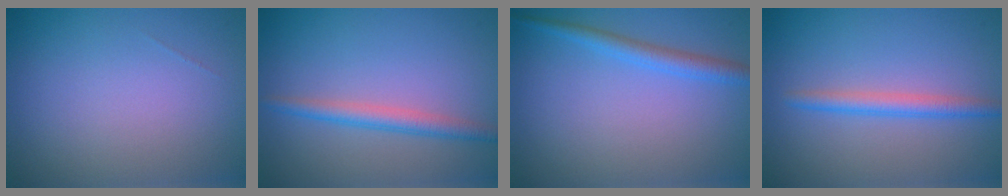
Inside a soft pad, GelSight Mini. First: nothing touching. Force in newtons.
{"total": 2.3, "press": 2.3, "slide": 0.1}
{"total": 2.1, "press": 2.1, "slide": 0.1}
{"total": 2.1, "press": 2.1, "slide": 0.1}